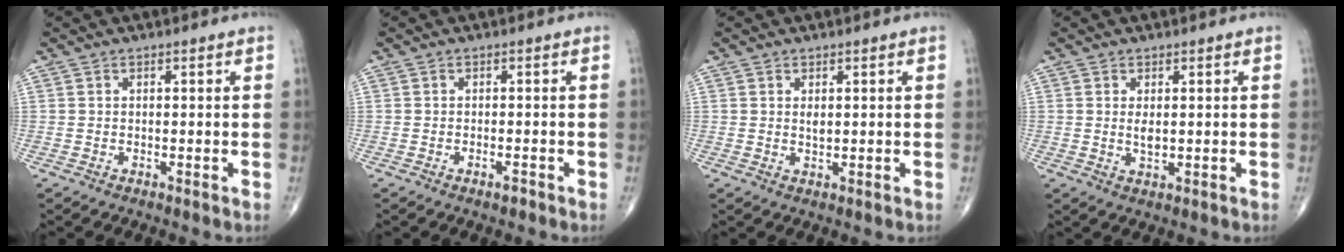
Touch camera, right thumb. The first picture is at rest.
{"total": 1.3, "force": [-0.9, 0.4, 0.8], "torque": [-0.016, -0.001, -0.014]}
{"total": 1.4, "force": [0.4, 0.7, 1.2], "torque": [-0.018, -0.004, 0.010]}
{"total": 2.3, "force": [0.3, 1.0, 2.0], "torque": [-0.036, -0.007, 0.010]}